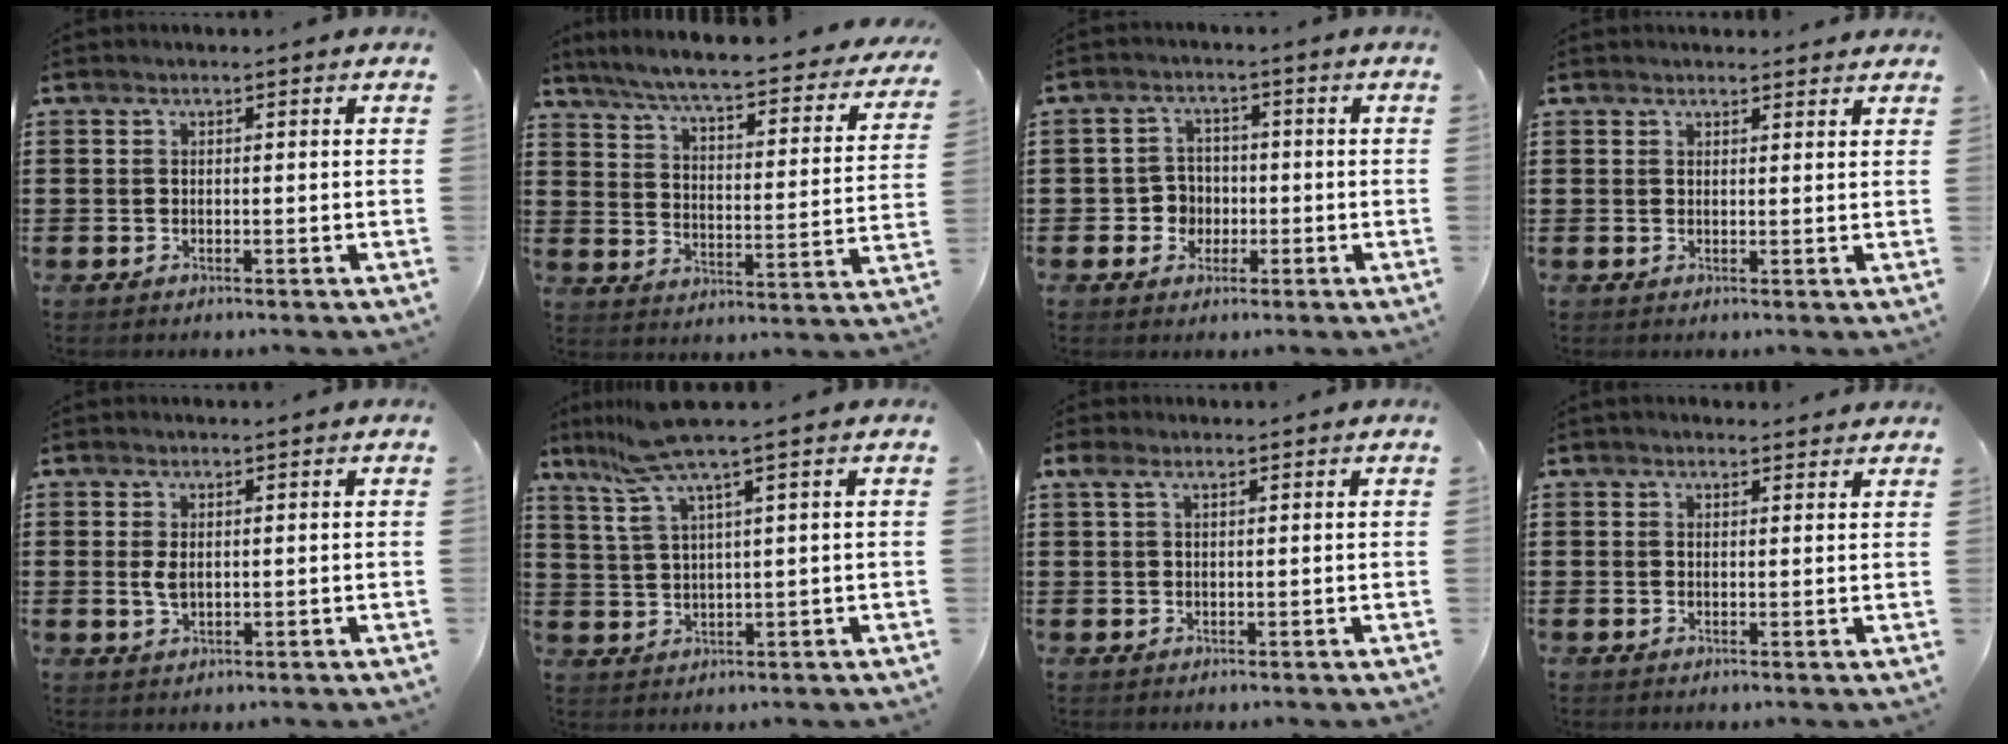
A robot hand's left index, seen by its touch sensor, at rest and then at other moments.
{"total": 5.9, "force": [5.1, -0.4, 2.9], "torque": [-0.080, -0.046, 0.081]}
{"total": 3.8, "force": [-1.0, 3.5, 1.3], "torque": [-0.036, 0.005, -0.021]}
{"total": 1.5, "force": [1.4, 0.3, 0.2], "torque": [-0.005, 0.003, 0.028]}
{"total": 2.4, "force": [0.2, 1.3, 2.1], "torque": [-0.057, -0.002, -0.001]}
{"total": 6.9, "force": [4.6, -0.1, 5.1], "torque": [-0.122, -0.015, 0.077]}
{"total": 1.9, "force": [0.7, 0.9, 1.5], "torque": [-0.039, 0.004, 0.010]}
{"total": 1.5, "force": [1.4, 0.4, 0.2], "torque": [-0.006, 0.002, 0.029]}